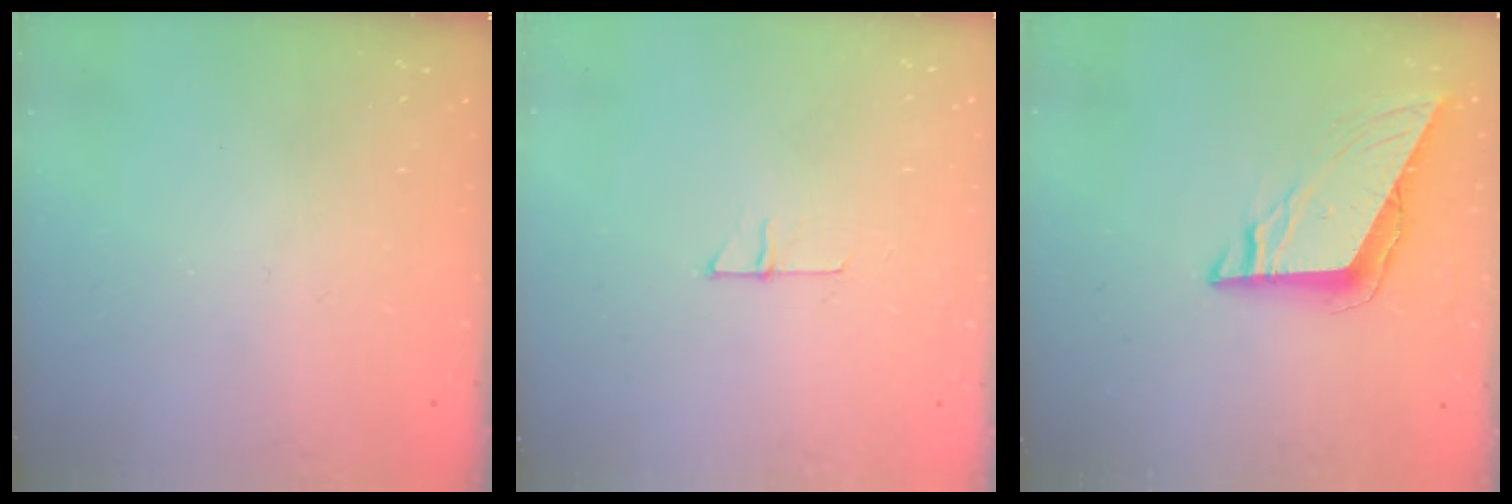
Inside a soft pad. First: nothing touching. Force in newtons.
{"total": 4.5, "press": 4.5, "slide": 0.4}
{"total": 8.3, "press": 8.2, "slide": 1.5}